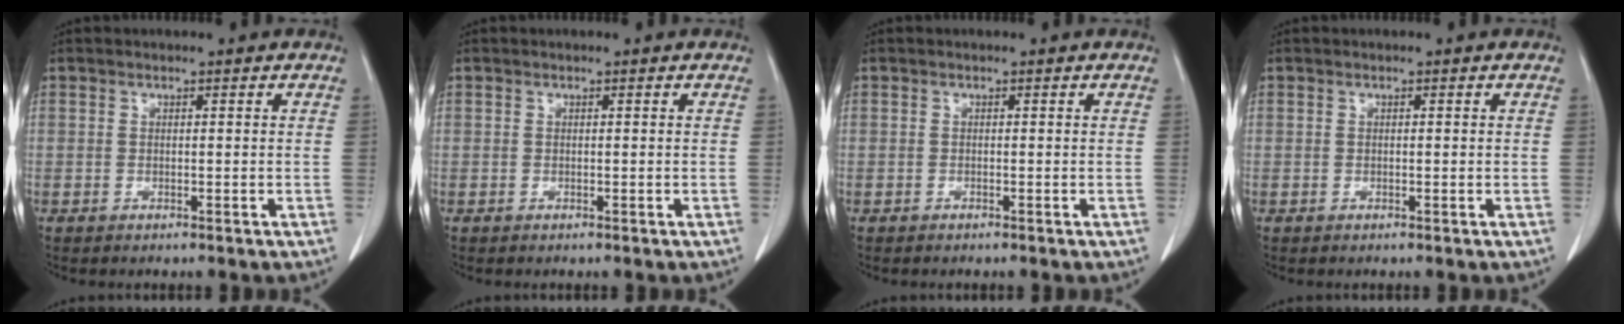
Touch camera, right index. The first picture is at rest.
{"total": 0.0}
{"total": 0.0}
{"total": 0.0}